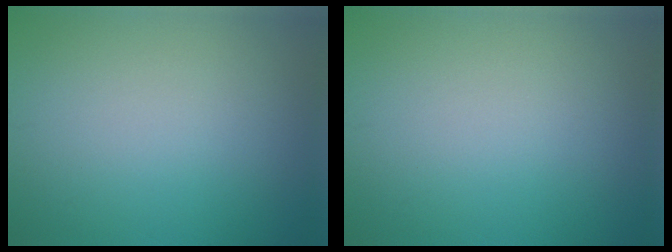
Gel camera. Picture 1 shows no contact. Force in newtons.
{"total": 0.0}